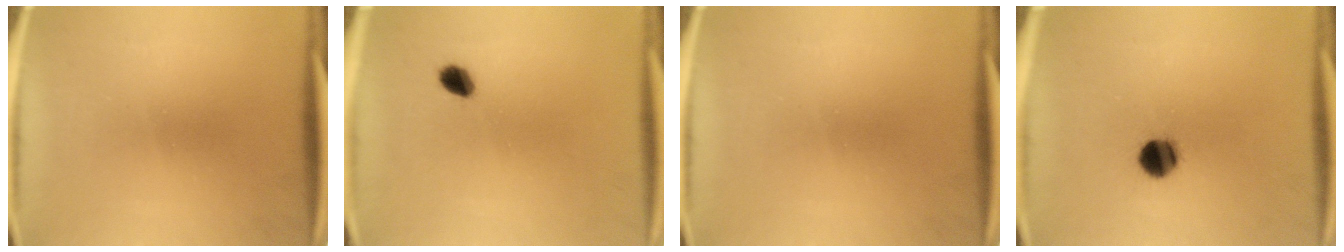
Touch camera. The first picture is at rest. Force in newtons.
{"total": 2.9}
{"total": 0.0}
{"total": 6.4}